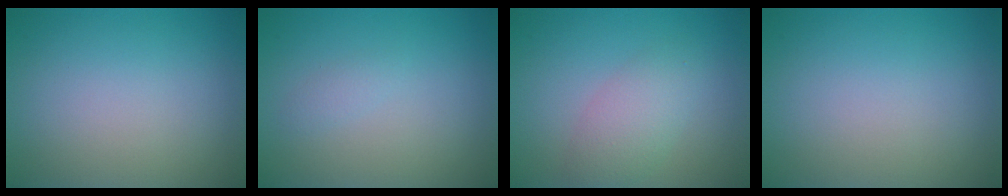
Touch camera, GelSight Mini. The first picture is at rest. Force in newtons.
{"total": 0.7, "press": 0.7, "slide": 0.0}
{"total": 3.0, "press": 3.0, "slide": 0.1}
{"total": 0.0}